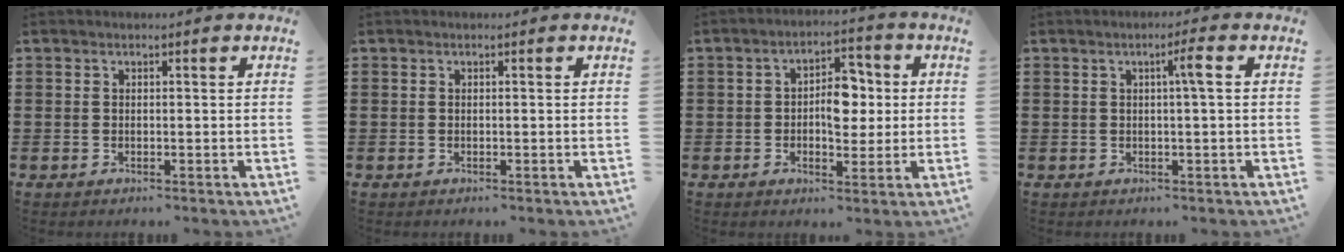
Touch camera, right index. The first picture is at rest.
{"total": 0.0}
{"total": 6.3, "force": [0.0, 3.8, 5.1], "torque": [-0.077, 0.005, -0.010]}
{"total": 2.7, "force": [0.4, -0.3, 2.6], "torque": [-0.033, -0.007, -0.001]}